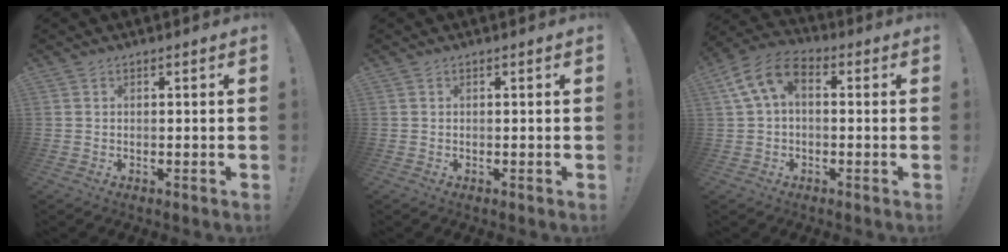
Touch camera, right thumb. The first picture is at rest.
{"total": 0.0}
{"total": 9.6, "force": [2.1, 5.9, 7.3], "torque": [-0.144, 0.000, 0.045]}